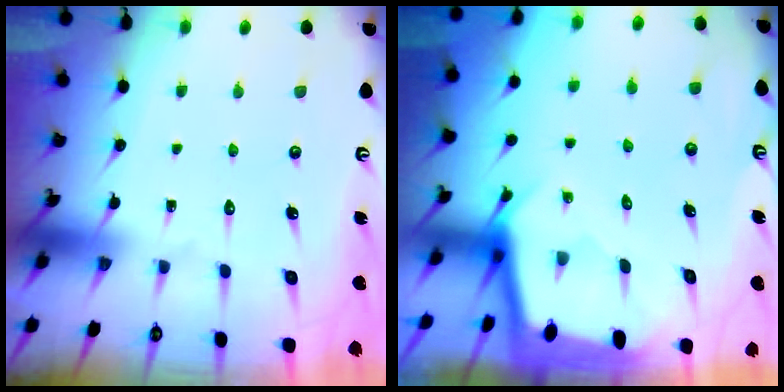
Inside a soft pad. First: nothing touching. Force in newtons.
{"total": 2.4, "press": 2.4, "slide": 0.1}